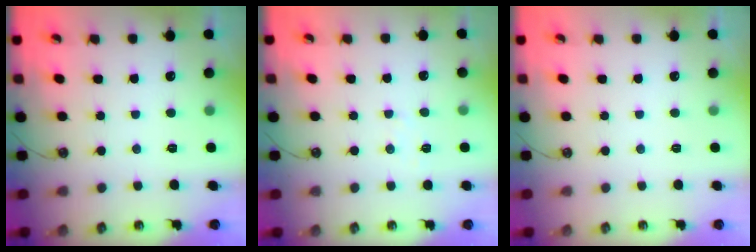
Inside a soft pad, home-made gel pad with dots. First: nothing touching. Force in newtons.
{"total": 3.9, "press": 3.9, "slide": 0.5}
{"total": 0.0}